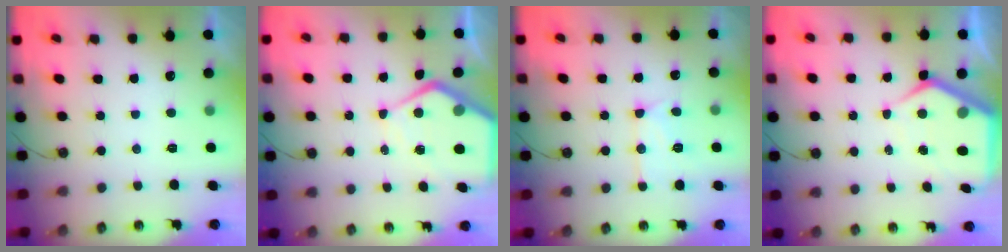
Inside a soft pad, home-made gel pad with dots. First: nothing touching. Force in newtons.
{"total": 10.5, "press": 10.5, "slide": 1.1}
{"total": 12.0, "press": 12.0, "slide": 0.6}
{"total": 8.8, "press": 8.7, "slide": 0.9}